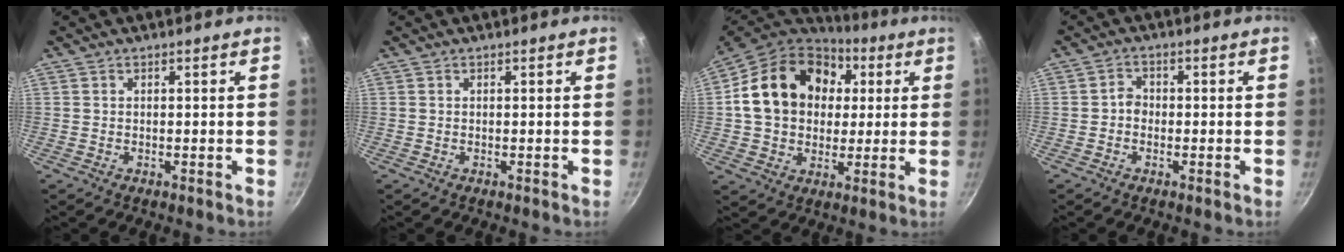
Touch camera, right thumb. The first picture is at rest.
{"total": 0.0}
{"total": 21.3, "force": [4.2, 16.6, 12.6], "torque": [-0.202, 0.023, 0.064]}
{"total": 2.2, "force": [-0.7, 1.8, 1.0], "torque": [-0.007, 0.013, -0.017]}